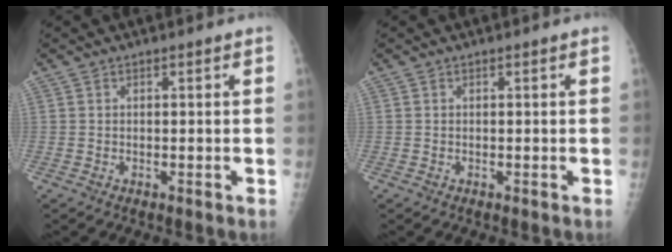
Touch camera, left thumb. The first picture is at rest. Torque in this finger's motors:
{"motor_torque": [0.02, 0.05, 0.00, 0.00, 0.00]}